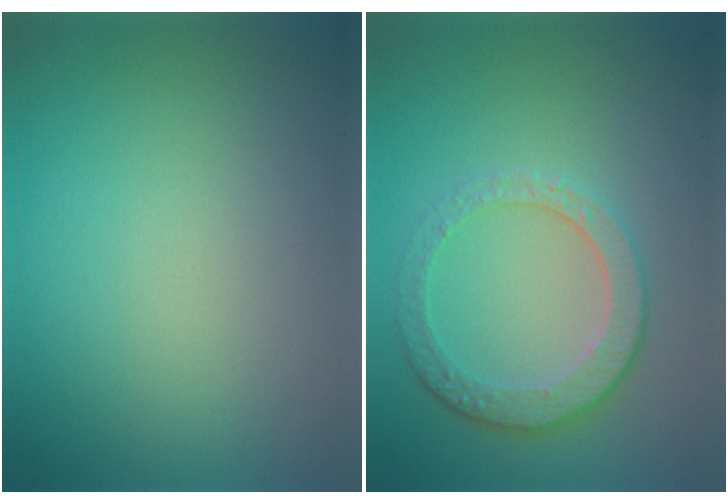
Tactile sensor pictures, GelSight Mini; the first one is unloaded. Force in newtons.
{"total": 4.6, "press": 3.4, "slide": 3.1}